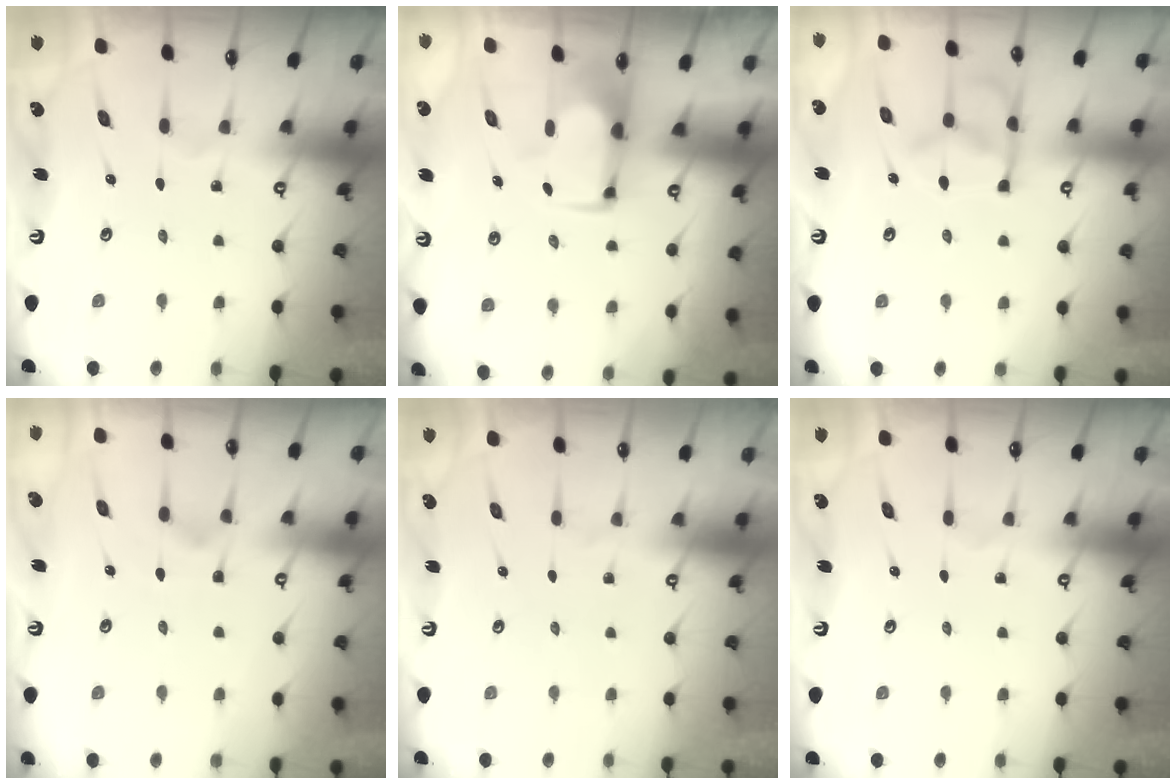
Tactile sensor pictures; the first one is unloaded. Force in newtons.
{"total": 1.5, "press": 1.4, "slide": 0.4}
{"total": 8.4, "press": 8.4, "slide": 0.8}
{"total": 1.4, "press": 0.5, "slide": 1.3}
{"total": 1.6, "press": 1.4, "slide": 0.7}
{"total": 0.0}